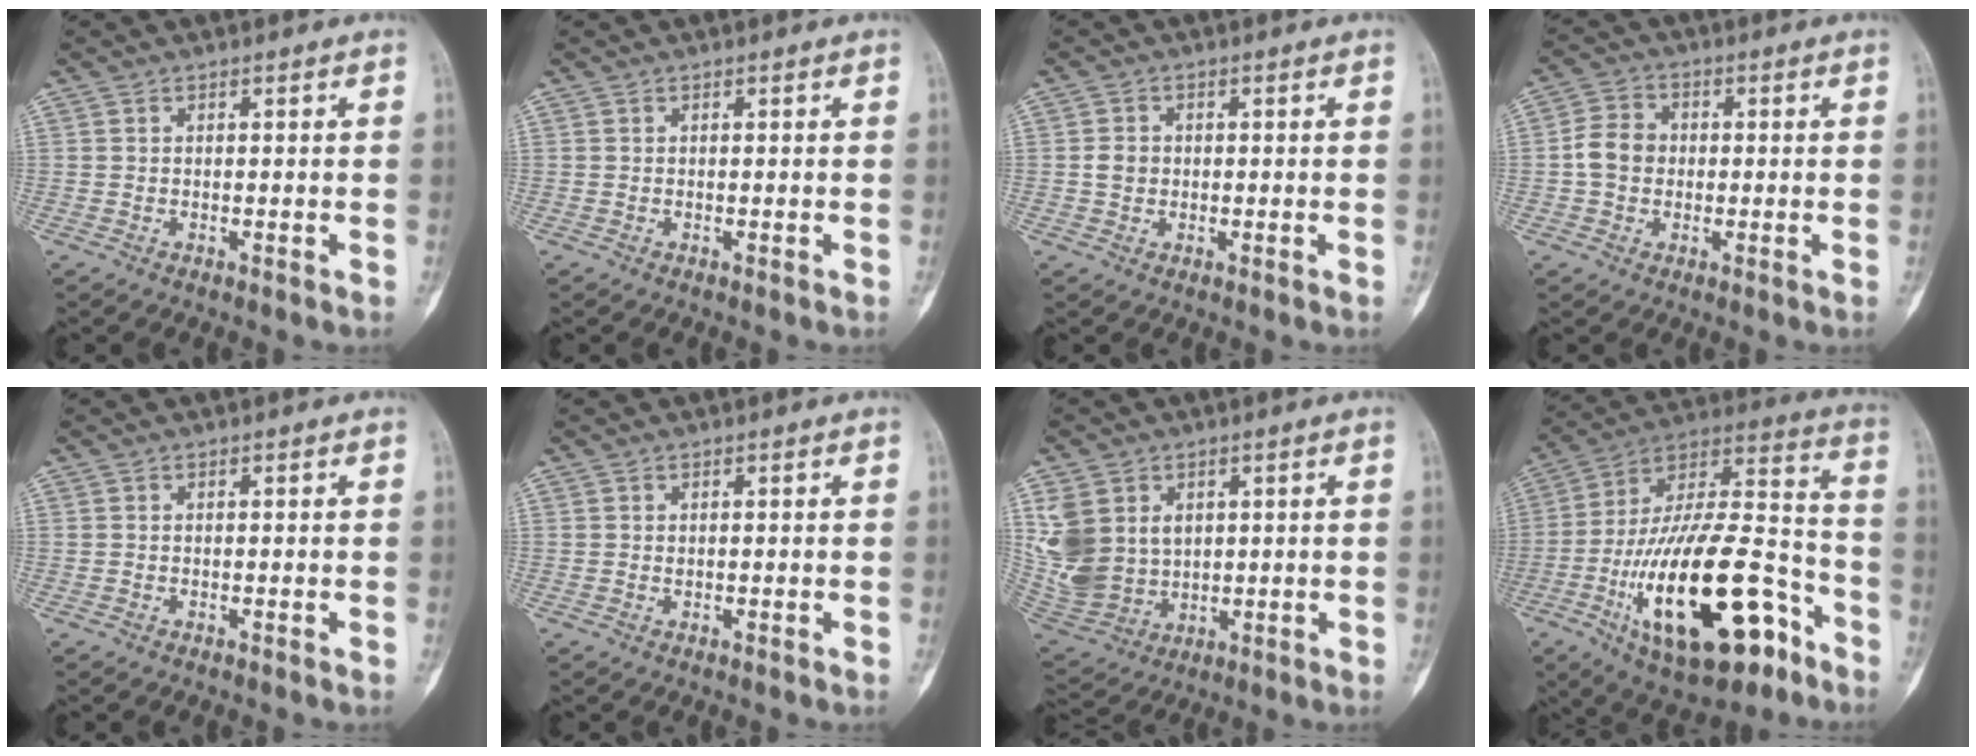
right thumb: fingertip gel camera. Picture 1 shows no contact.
{"total": 0.0}
{"total": 2.5, "force": [-0.1, 2.2, 1.2], "torque": [-0.012, 0.005, -0.002]}
{"total": 5.9, "force": [-0.3, 4.9, 3.1], "torque": [-0.046, 0.015, -0.014]}
{"total": 0.0}
{"total": 0.0}
{"total": 14.0, "force": [3.5, 11.0, 7.8], "torque": [-0.163, -0.010, 0.098]}
{"total": 30.1, "force": [-12.6, 12.5, 24.2], "torque": [-0.432, 0.065, -0.193]}